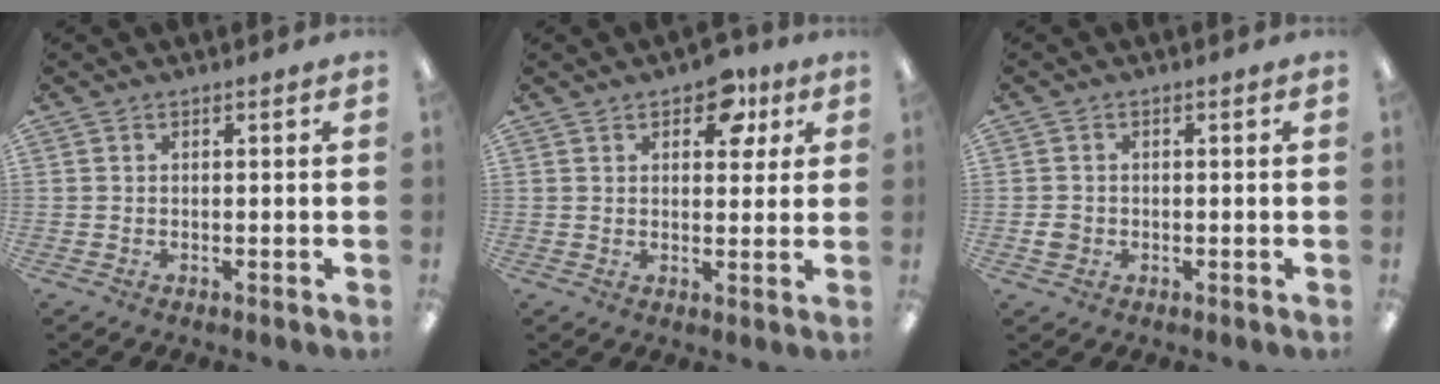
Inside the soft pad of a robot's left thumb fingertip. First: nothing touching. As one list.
[{"total": 7.8, "force": [4.4, 4.7, 4.4], "torque": [-0.034, -0.016, 0.071]}, {"total": 2.6, "force": [-0.6, 2.4, 0.6], "torque": [-0.002, 0.002, -0.012]}]